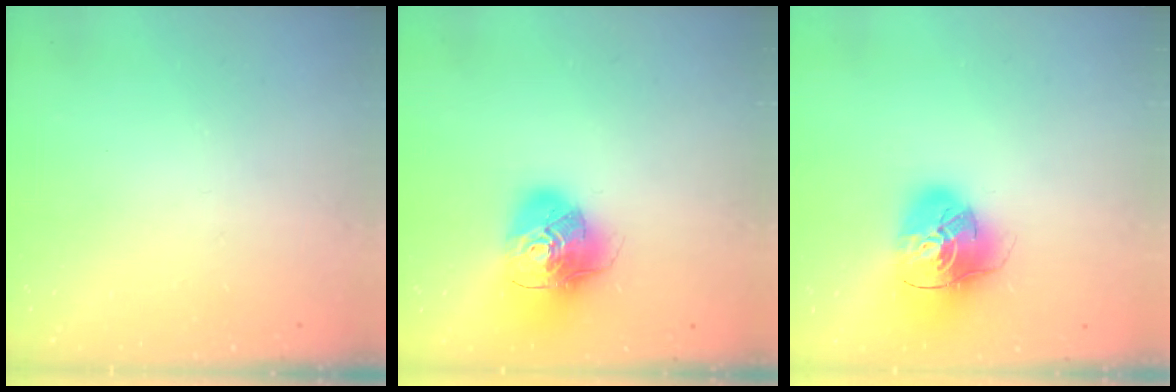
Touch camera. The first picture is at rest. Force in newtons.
{"total": 15.9, "press": 15.8, "slide": 2.3}
{"total": 17.5, "press": 17.3, "slide": 2.6}